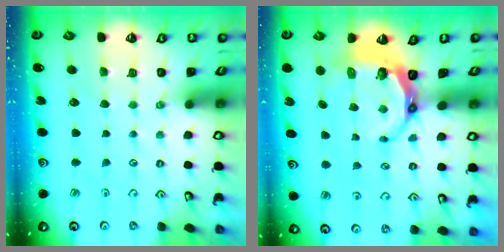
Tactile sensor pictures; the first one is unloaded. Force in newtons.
{"total": 7.5, "press": 6.5, "slide": 3.8}